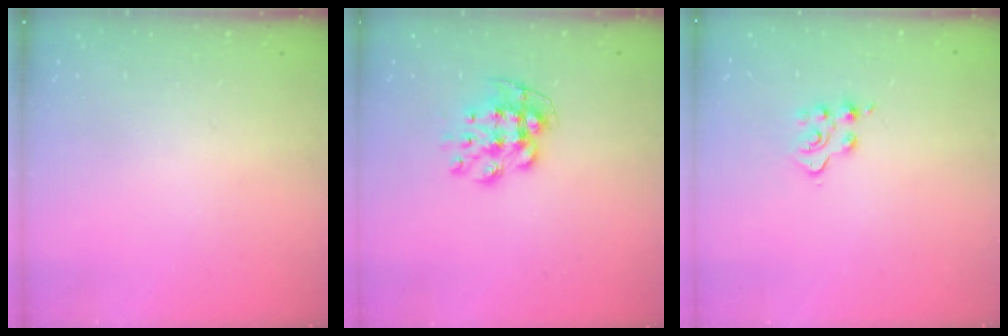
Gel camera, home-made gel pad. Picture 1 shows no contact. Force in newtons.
{"total": 9.5, "press": 9.4, "slide": 0.8}
{"total": 4.6, "press": 4.6, "slide": 0.6}